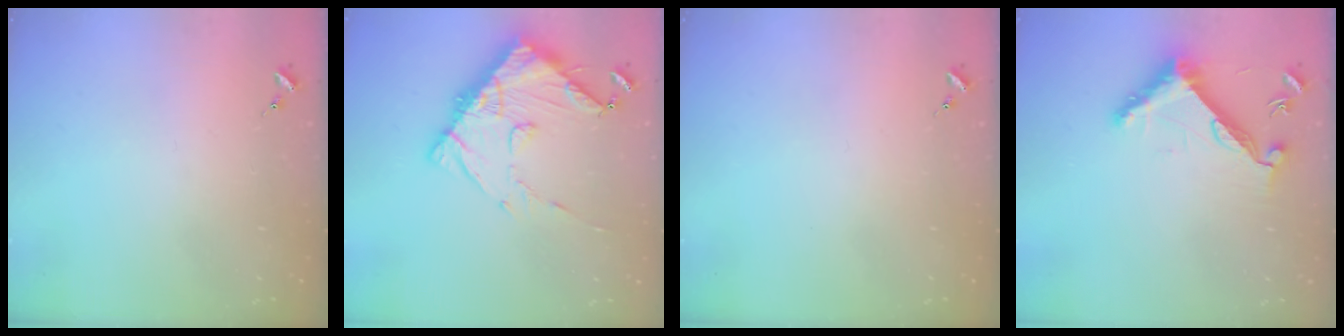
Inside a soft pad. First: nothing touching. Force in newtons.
{"total": 14.1, "press": 14.0, "slide": 1.6}
{"total": 0.0}
{"total": 11.1, "press": 11.0, "slide": 0.7}